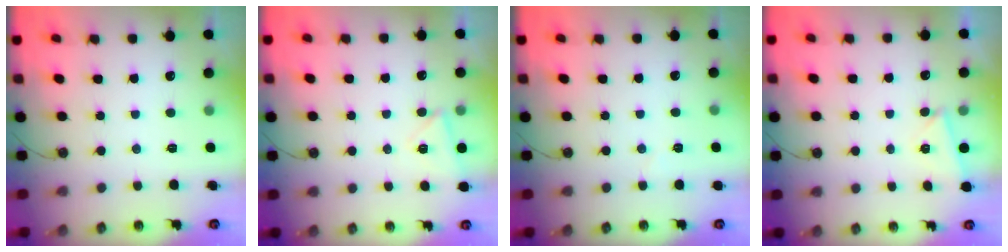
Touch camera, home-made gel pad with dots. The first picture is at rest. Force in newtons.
{"total": 5.2, "press": 4.5, "slide": 2.6}
{"total": 3.0, "press": 2.6, "slide": 1.4}
{"total": 3.4, "press": 2.4, "slide": 2.4}